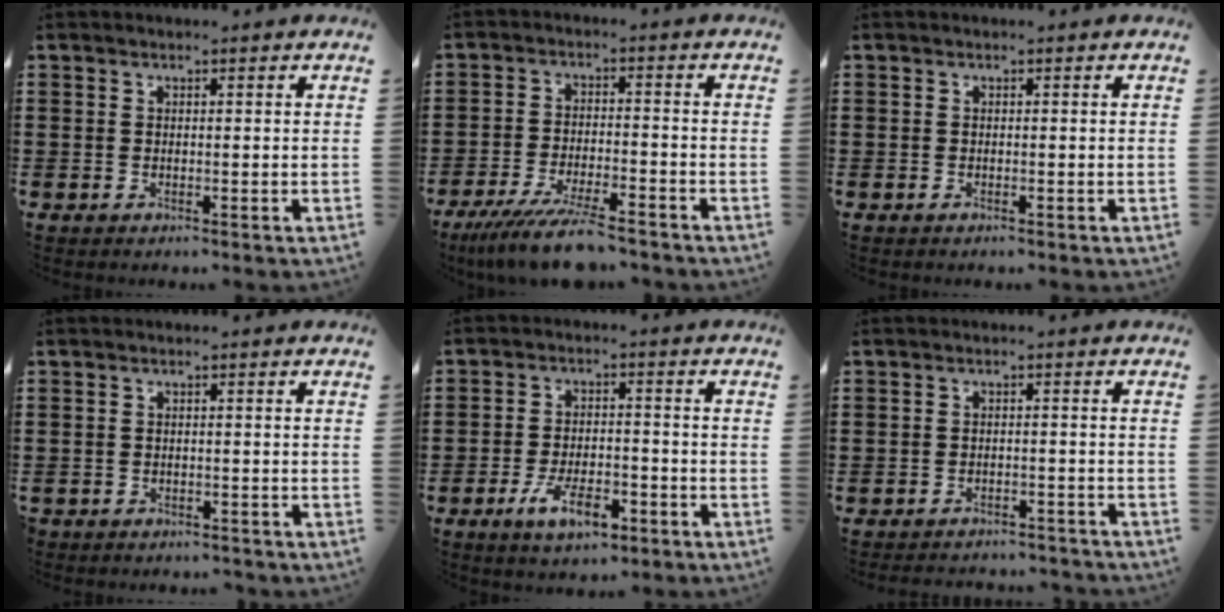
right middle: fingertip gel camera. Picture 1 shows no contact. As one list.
[{"total": 8.0, "force": [-6.7, 0.4, 4.4], "torque": [-0.097, -0.012, -0.127]}, {"total": 0.0}, {"total": 1.3, "force": [-1.2, 0.3, -0.1], "torque": [-0.002, 0.003, -0.028]}, {"total": 6.6, "force": [-3.9, 2.5, 4.7], "torque": [-0.095, 0.001, -0.070]}, {"total": 2.4, "force": [-2.4, 0.0, 0.1], "torque": [-0.008, -0.003, -0.049]}]